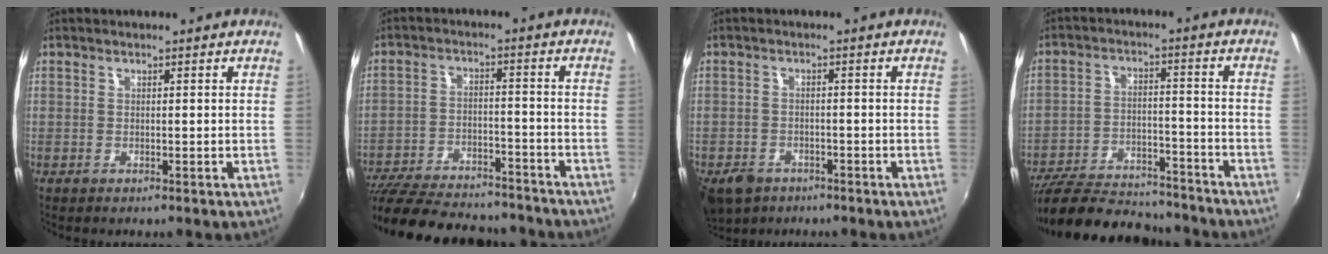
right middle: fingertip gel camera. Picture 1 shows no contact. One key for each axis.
{"total": 23.4, "fx": -20.1, "fy": 7.0, "fz": 9.7, "tx": -0.205, "ty": -0.020, "tz": -0.291}
{"total": 6.7, "fx": -4.5, "fy": 4.2, "fz": 2.6, "tx": -0.067, "ty": -0.006, "tz": -0.073}
{"total": 19.9, "fx": -17.3, "fy": 5.7, "fz": 7.8, "tx": -0.166, "ty": -0.014, "tz": -0.261}